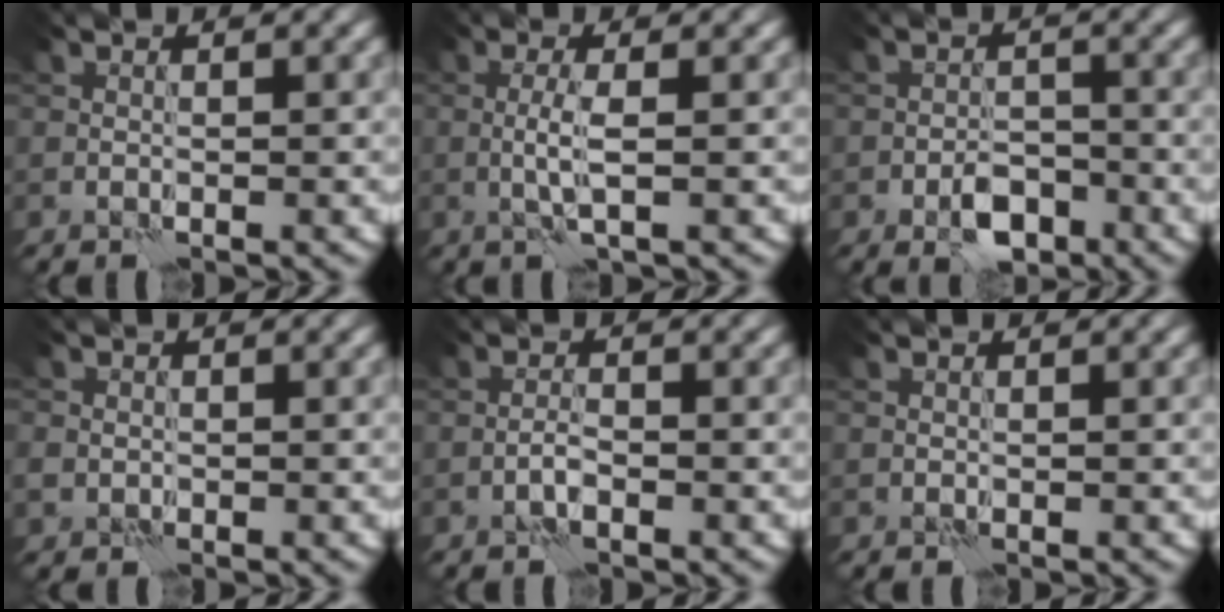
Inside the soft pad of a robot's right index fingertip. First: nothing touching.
{"total": 2.0, "force": [0.0, 0.3, 2.0], "torque": [-0.043, 0.002, -0.004]}
{"total": 3.6, "force": [-2.1, 2.1, 2.1], "torque": [-0.027, -0.001, -0.037]}
{"total": 1.2, "force": [-0.1, 1.2, 0.2], "torque": [0.001, -0.004, -0.003]}
{"total": 0.9, "force": [-0.5, 0.3, 0.7], "torque": [-0.016, 0.004, -0.013]}
{"total": 0.0}